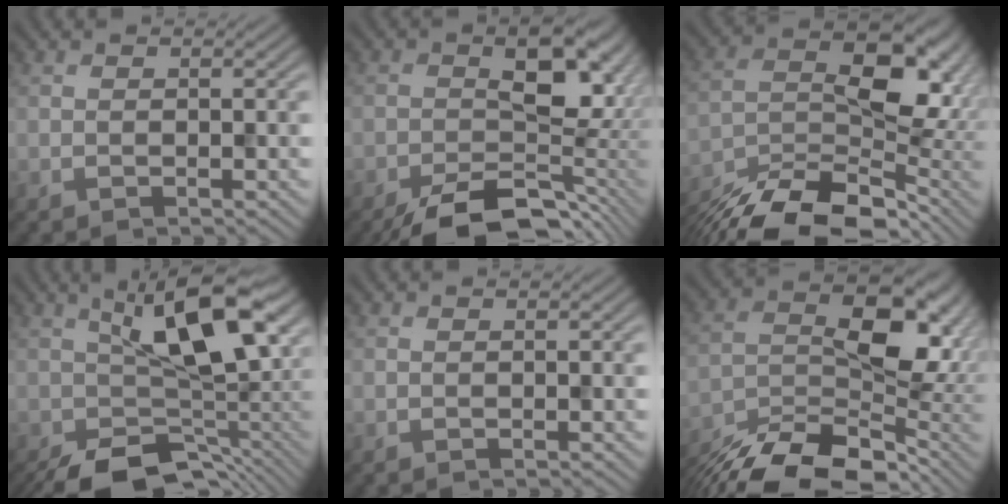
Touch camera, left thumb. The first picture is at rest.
{"total": 13.8, "force": [-5.7, 6.9, 10.4], "torque": [-0.140, -0.021, -0.087]}
{"total": 15.1, "force": [-9.0, 6.6, 10.2], "torque": [-0.193, -0.017, -0.157]}
{"total": 13.0, "force": [-2.0, 6.8, 10.9], "torque": [-0.166, -0.012, -0.034]}
{"total": 0.0}
{"total": 14.9, "force": [-8.6, 6.6, 10.2], "torque": [-0.183, -0.014, -0.154]}